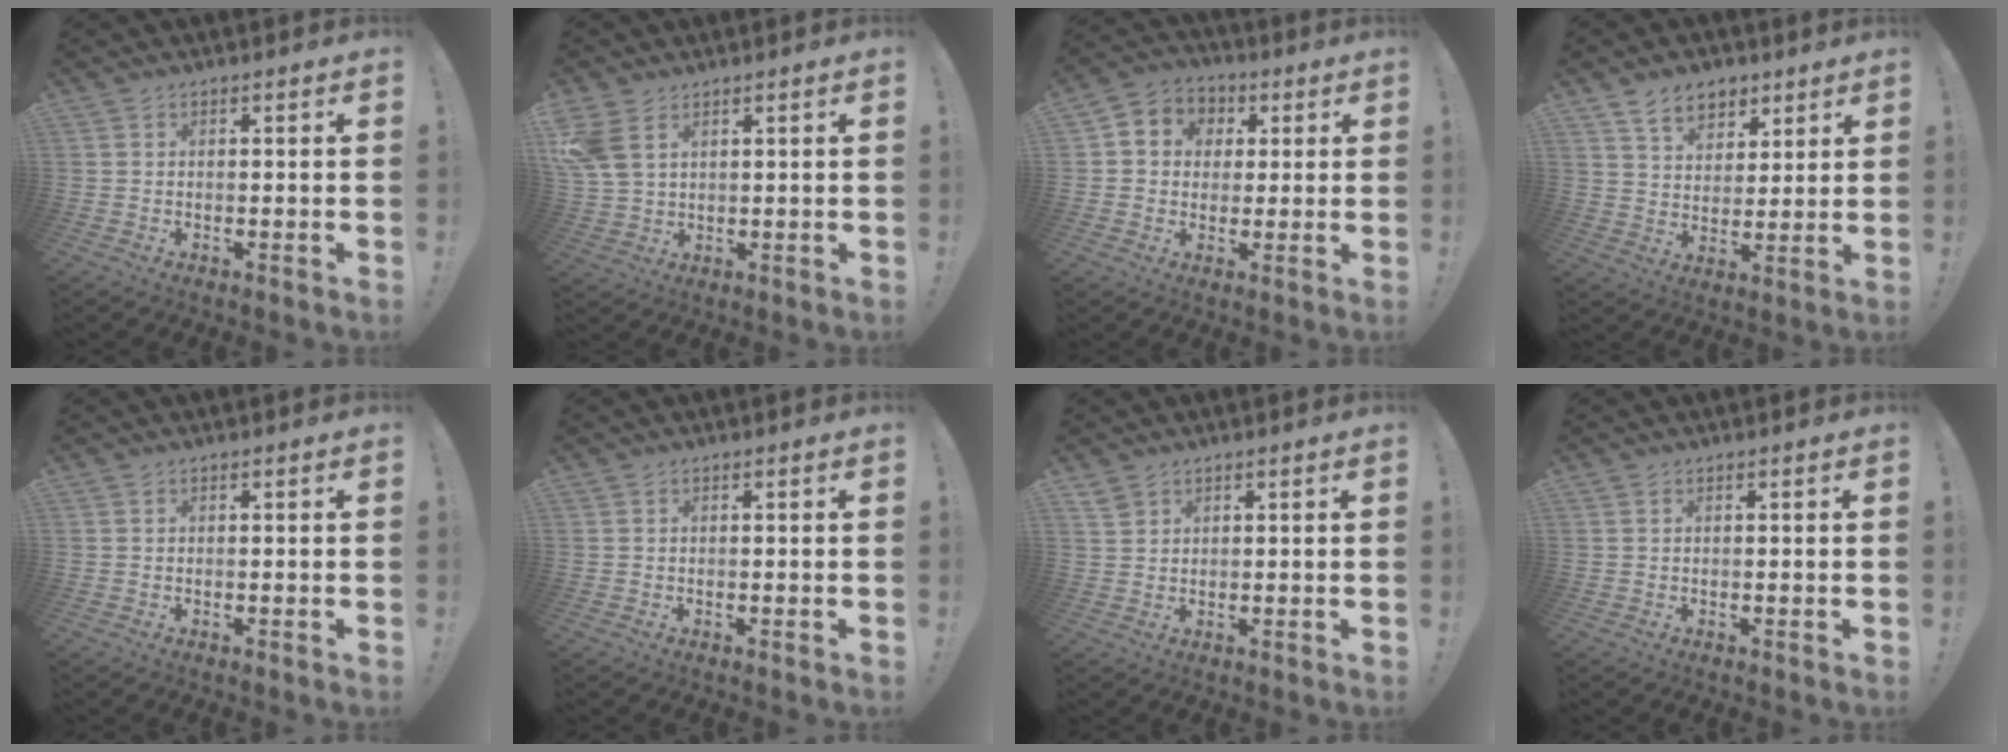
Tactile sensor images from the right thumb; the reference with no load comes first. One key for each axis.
{"total": 7.5, "fx": 3.6, "fy": 4.6, "fz": 4.7, "tx": -0.096, "ty": -0.009, "tz": 0.073}
{"total": 6.7, "fx": 0.2, "fy": 6.3, "fz": 2.1, "tx": -0.029, "ty": 0.007, "tz": 0.009}
{"total": 9.6, "fx": 6.1, "fy": 6.5, "fz": 3.6, "tx": -0.057, "ty": -0.031, "tz": 0.118}
{"total": 0.0}
{"total": 0.0}
{"total": 2.6, "fx": 1.9, "fy": 1.4, "fz": 0.8, "tx": -0.016, "ty": -0.010, "tz": 0.038}
{"total": 0.0}